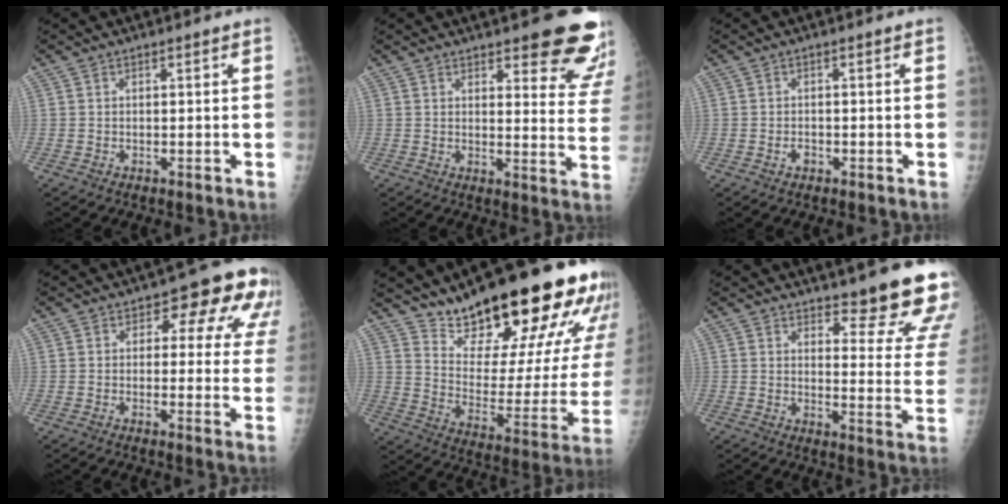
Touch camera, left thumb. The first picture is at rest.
{"total": 14.2, "force": [10.6, 4.2, 8.5], "torque": [-0.056, -0.072, 0.113]}
{"total": 1.3, "force": [-0.7, 0.9, 0.7], "torque": [-0.010, 0.005, -0.010]}
{"total": 11.3, "force": [5.2, 6.3, 7.8], "torque": [-0.034, -0.015, 0.047]}
{"total": 26.8, "force": [19.4, 7.9, 16.7], "torque": [-0.217, -0.102, 0.288]}
{"total": 16.0, "force": [13.0, 3.7, 8.6], "torque": [-0.065, -0.101, 0.152]}